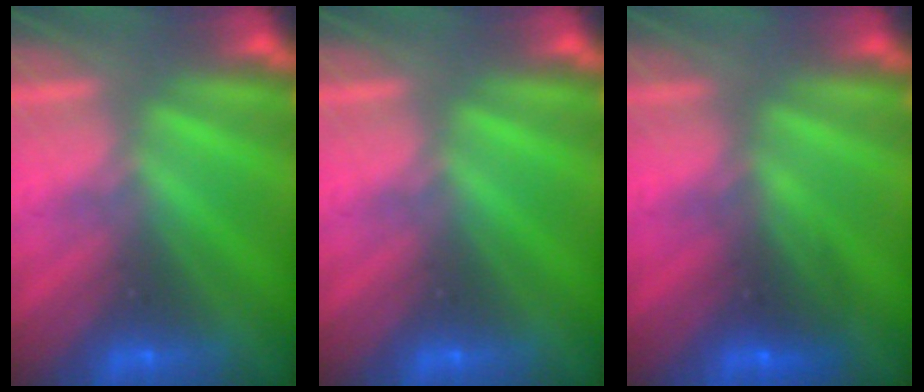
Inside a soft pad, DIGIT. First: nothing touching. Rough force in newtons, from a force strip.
{"total": 0.0}
{"total": 2.8}